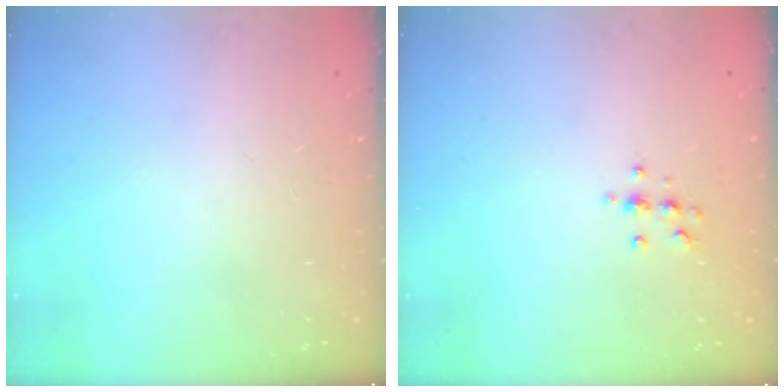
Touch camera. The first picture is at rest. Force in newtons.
{"total": 4.9, "press": 4.8, "slide": 1.2}